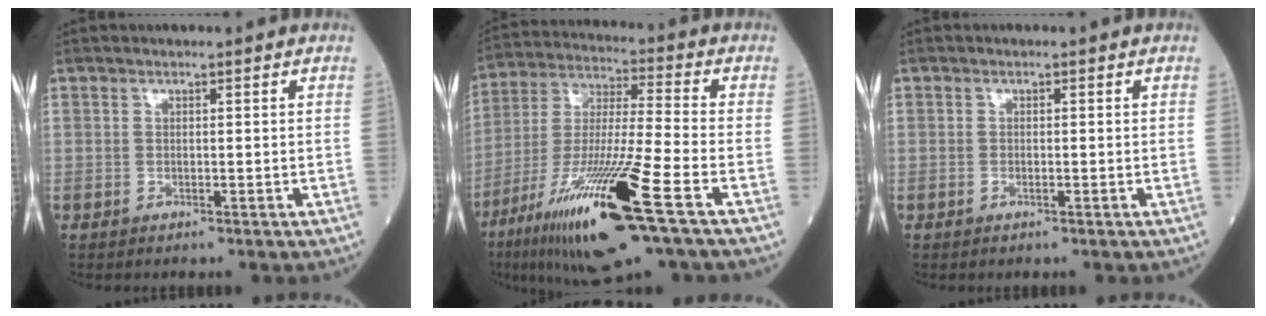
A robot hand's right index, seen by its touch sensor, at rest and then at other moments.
{"total": 20.5, "force": [-10.2, 0.8, 17.8], "torque": [-0.349, -0.049, -0.186]}
{"total": 0.8, "force": [-0.3, 0.2, 0.6], "torque": [-0.015, -0.001, -0.005]}